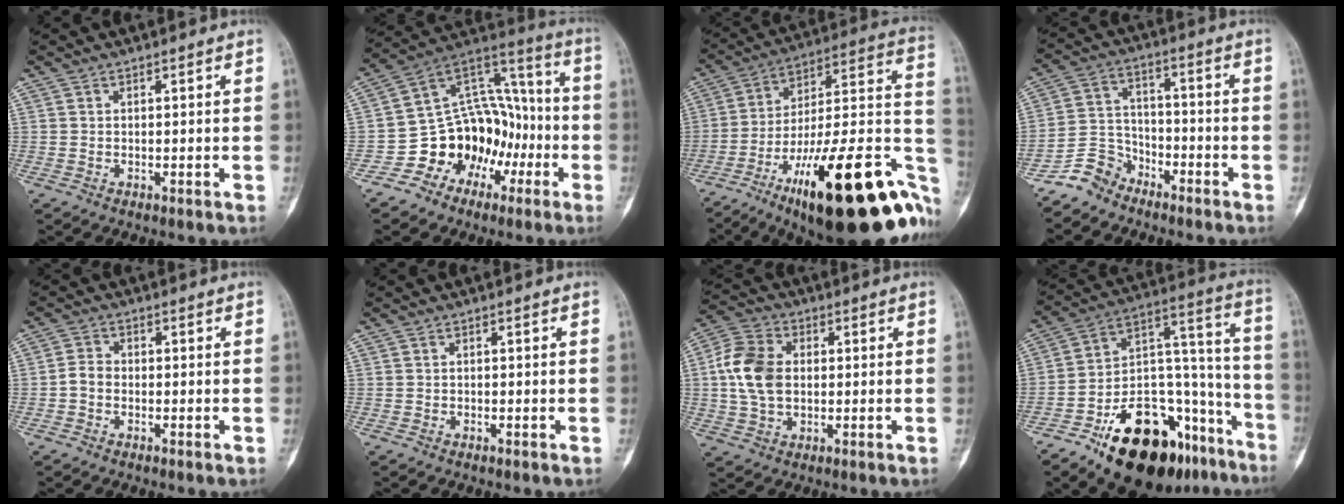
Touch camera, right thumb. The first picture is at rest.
{"total": 17.6, "force": [-6.7, 13.9, 8.4], "torque": [-0.065, 0.110, -0.110]}
{"total": 36.1, "force": [-14.7, 11.1, 31.0], "torque": [-0.370, 0.063, -0.220]}
{"total": 7.5, "force": [-6.1, 4.3, 0.9], "torque": [0.000, 0.051, -0.128]}
{"total": 2.5, "force": [-0.8, 1.9, 1.5], "torque": [-0.024, 0.009, -0.023]}
{"total": 0.0}
{"total": 11.2, "force": [0.7, 7.8, 8.1], "torque": [-0.158, 0.015, 0.010]}
{"total": 28.9, "force": [-17.1, 14.2, 18.5], "torque": [-0.218, 0.102, -0.266]}